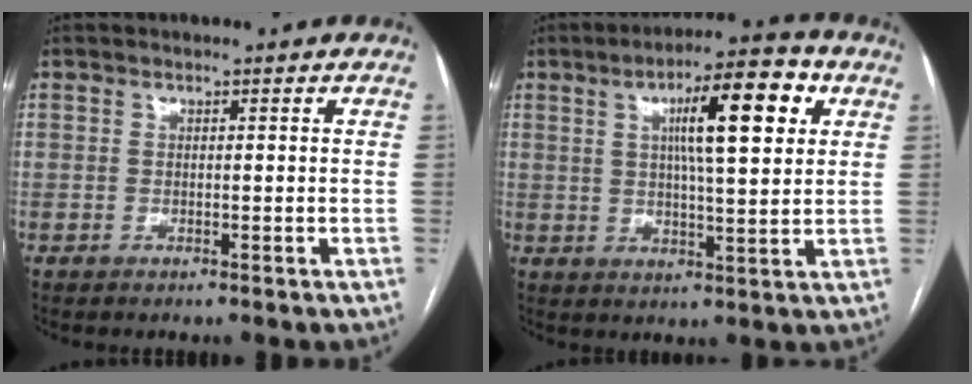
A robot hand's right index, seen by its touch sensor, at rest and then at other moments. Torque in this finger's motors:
{"motor_torque": [1.87, 0.27, 0.92, 0.21]}